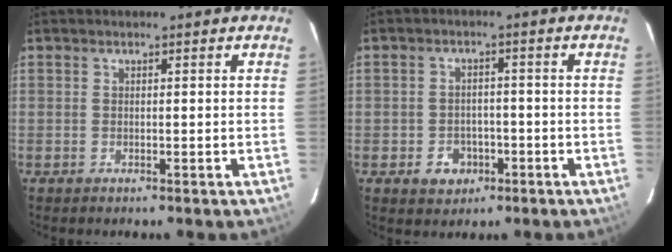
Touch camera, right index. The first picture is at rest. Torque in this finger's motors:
{"motor_torque": [0.36, -0.08, -0.06, -0.15]}